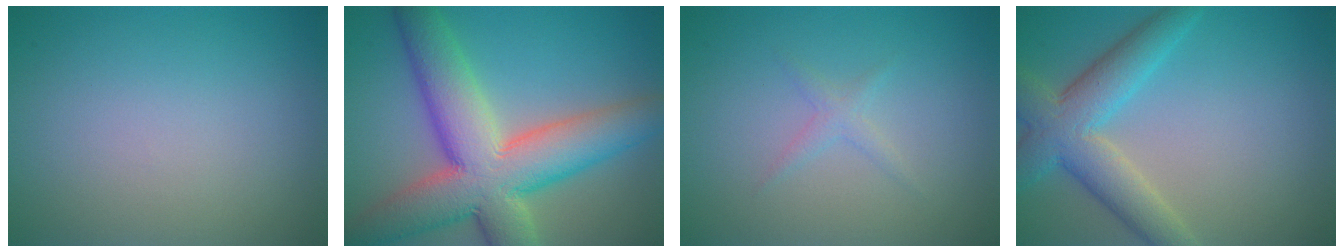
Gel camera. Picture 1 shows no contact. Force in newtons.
{"total": 11.8, "press": 11.8, "slide": 0.9}
{"total": 1.1, "press": 1.1, "slide": 0.1}
{"total": 6.0, "press": 6.0, "slide": 0.3}